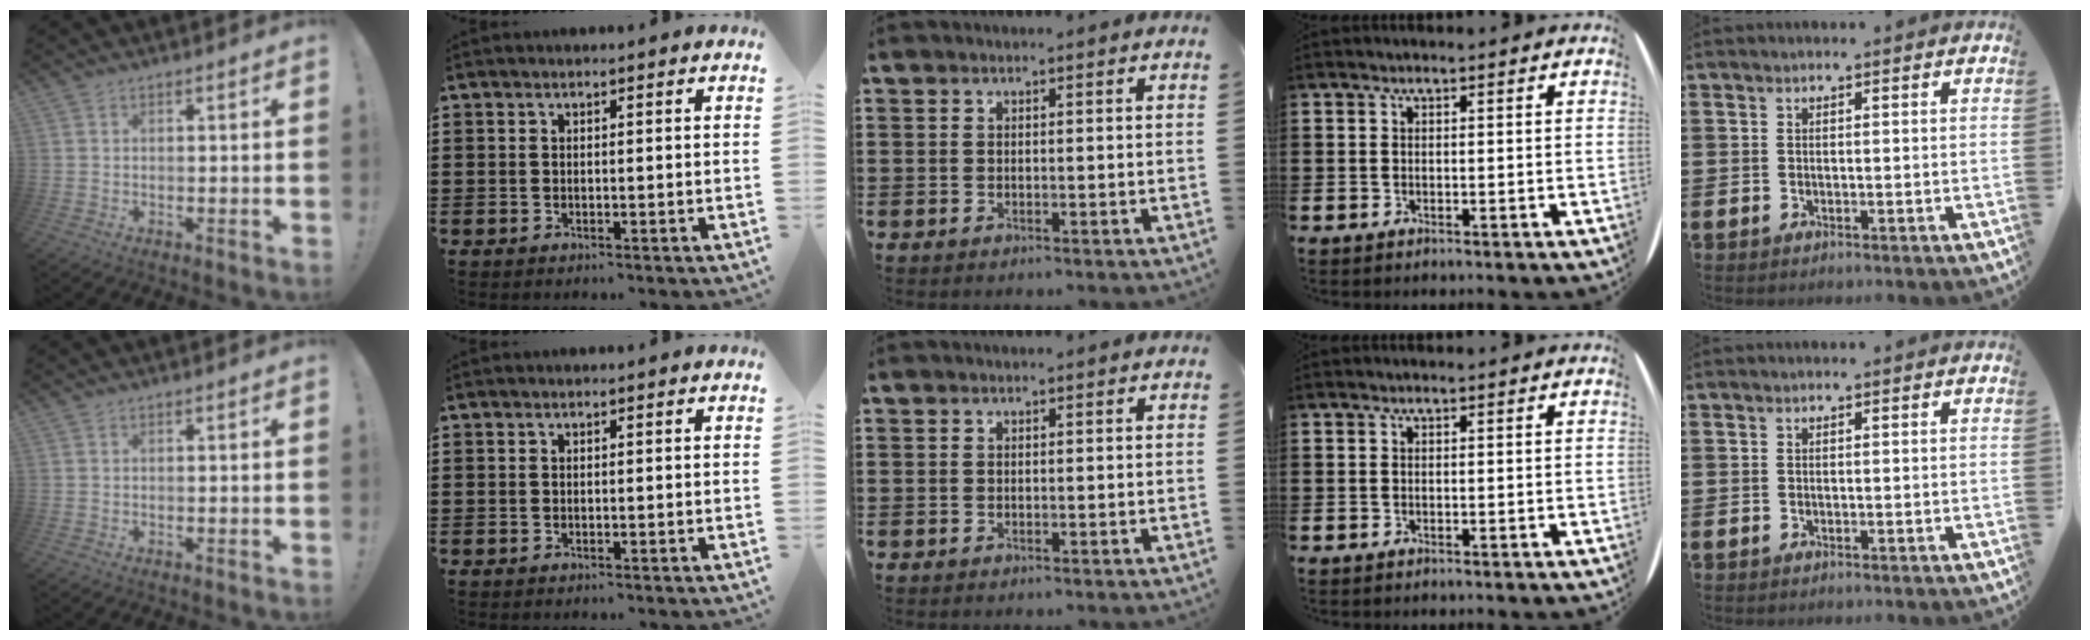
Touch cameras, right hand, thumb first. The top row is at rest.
{}